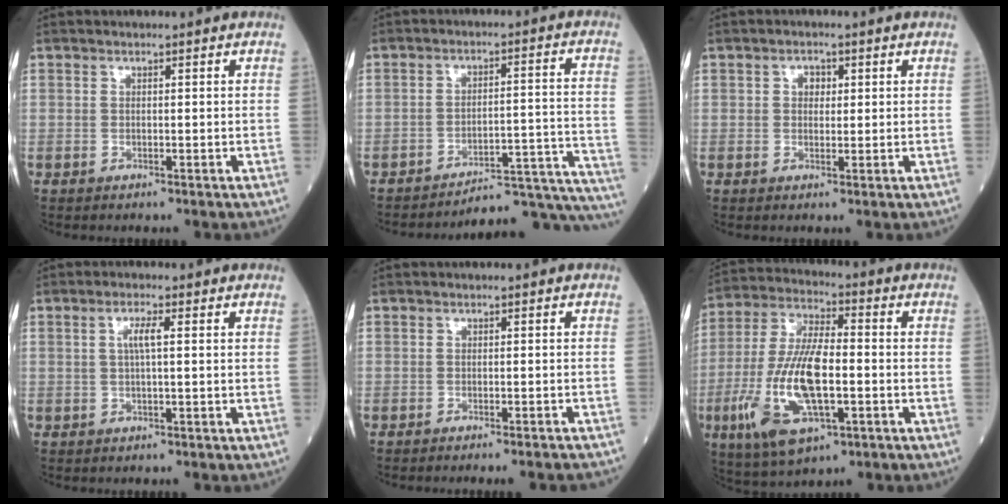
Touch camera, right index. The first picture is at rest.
{"total": 18.1, "force": [-17.9, -0.4, 2.9], "torque": [0.025, 0.033, -0.229]}
{"total": 2.1, "force": [0.7, 1.5, 1.3], "torque": [-0.020, 0.006, 0.010]}
{"total": 2.5, "force": [0.4, 0.2, 2.4], "torque": [-0.050, 0.004, 0.009]}
{"total": 7.4, "force": [-6.9, 0.5, 2.5], "torque": [-0.018, -0.010, -0.078]}
{"total": 16.1, "force": [-4.1, 5.3, 14.6], "torque": [-0.312, -0.006, -0.071]}